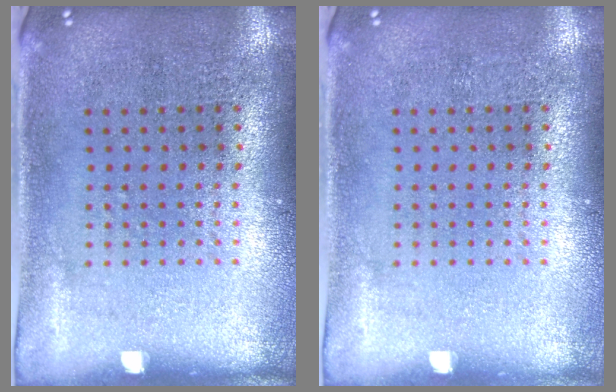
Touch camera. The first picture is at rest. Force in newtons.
{"total": 0.0}